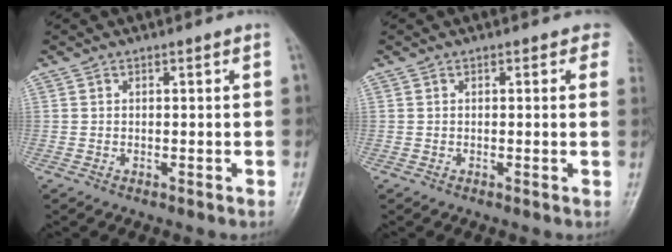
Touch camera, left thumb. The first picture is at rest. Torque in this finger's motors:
{"motor_torque": [2.64, 1.46, 1.65, -1.15, 0.03]}